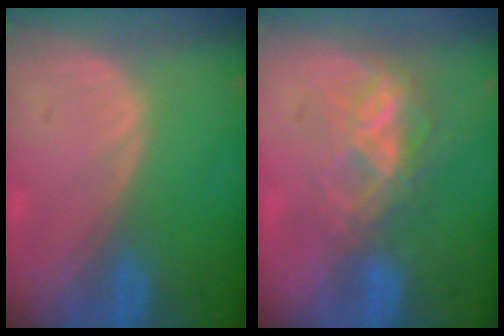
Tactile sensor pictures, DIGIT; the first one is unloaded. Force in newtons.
{"total": 7.2, "press": 6.1, "slide": 3.8}